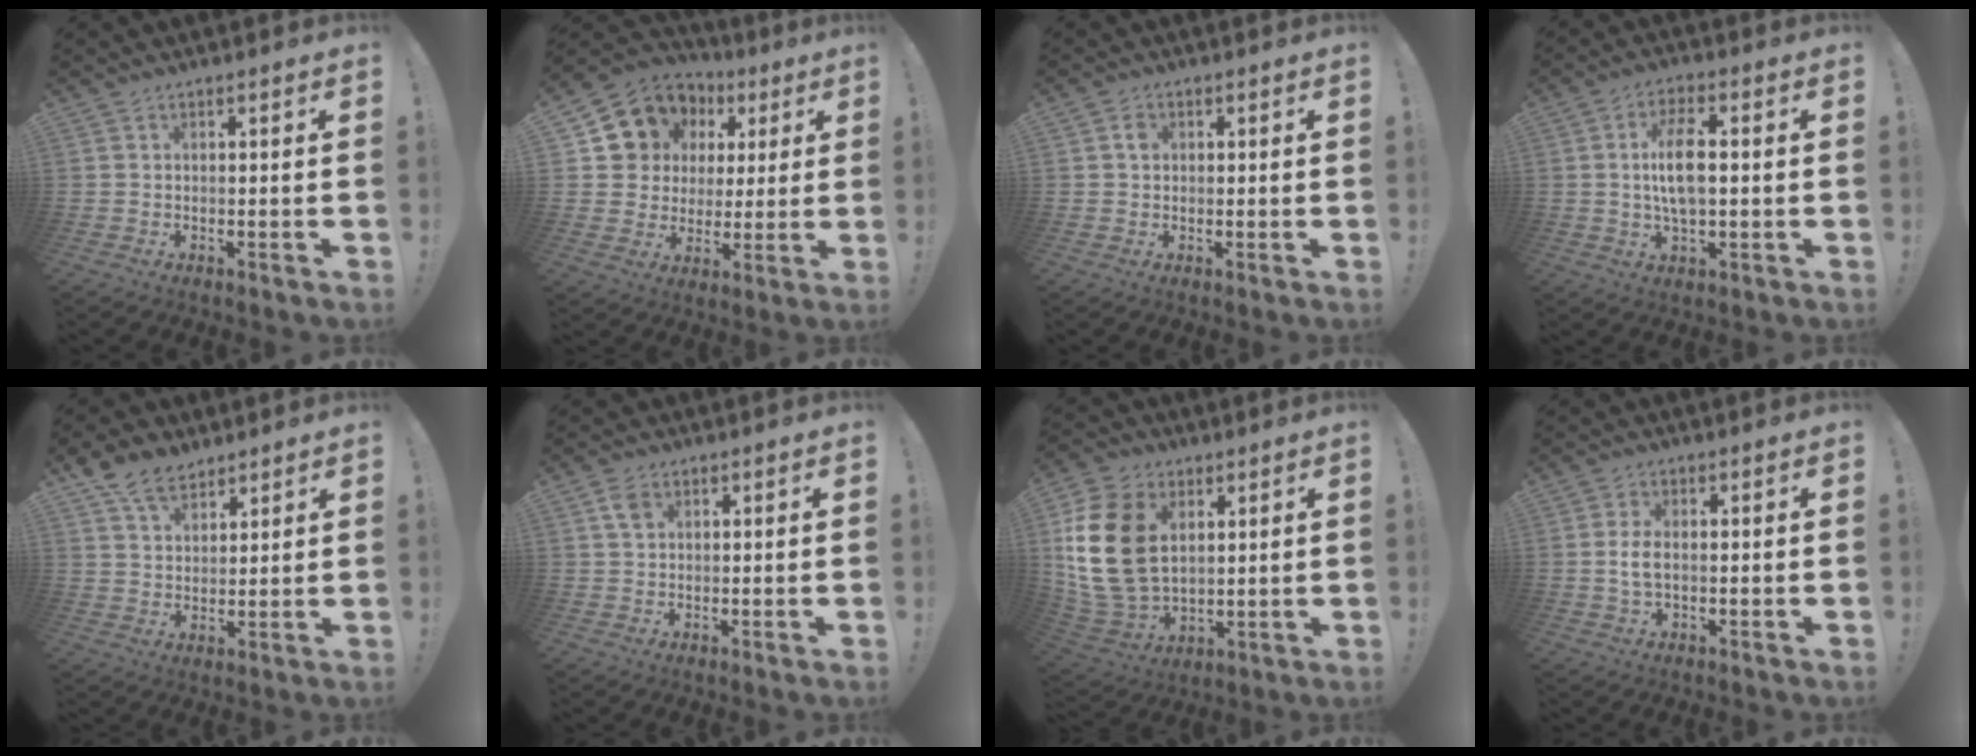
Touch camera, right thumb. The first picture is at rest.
{"total": 11.3, "force": [5.4, 9.6, 2.4], "torque": [-0.043, -0.036, 0.115]}
{"total": 2.0, "force": [0.2, 1.8, 0.9], "torque": [-0.006, 0.001, 0.000]}
{"total": 9.9, "force": [0.5, 4.3, 8.9], "torque": [-0.153, -0.004, 0.004]}
{"total": 9.2, "force": [6.5, 5.1, 3.9], "torque": [-0.070, -0.029, 0.127]}
{"total": 3.4, "force": [1.5, 2.1, 2.2], "torque": [-0.033, -0.002, 0.026]}
{"total": 20.4, "force": [4.7, 14.6, 13.4], "torque": [-0.267, -0.014, 0.091]}
{"total": 3.8, "force": [-0.1, 1.7, 3.4], "torque": [-0.072, 0.001, -0.005]}